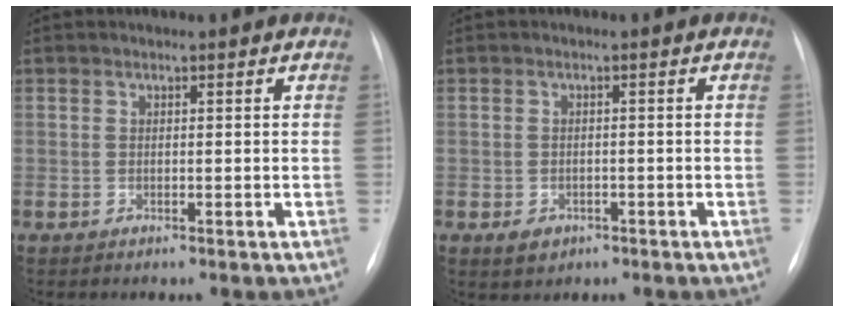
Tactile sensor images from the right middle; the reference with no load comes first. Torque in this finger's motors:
{"motor_torque": [0.25, -0.22, 0.04, 0.01]}